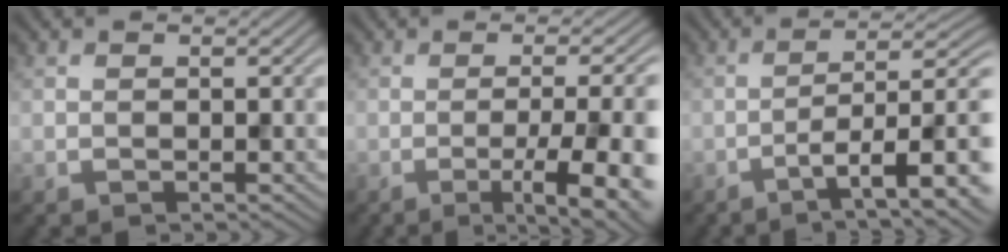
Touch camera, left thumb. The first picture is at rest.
{"total": 12.8, "force": [-4.4, 3.2, 11.6], "torque": [-0.118, 0.002, -0.061]}
{"total": 8.7, "force": [-3.6, 2.2, 7.6], "torque": [-0.127, -0.003, -0.053]}